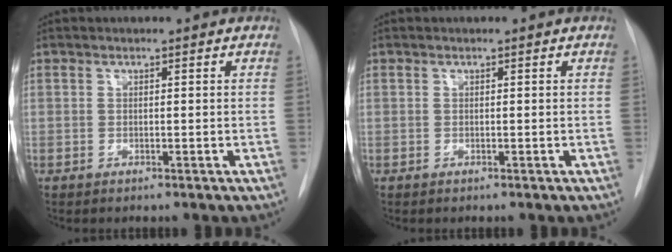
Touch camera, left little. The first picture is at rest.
{"total": 0.0}